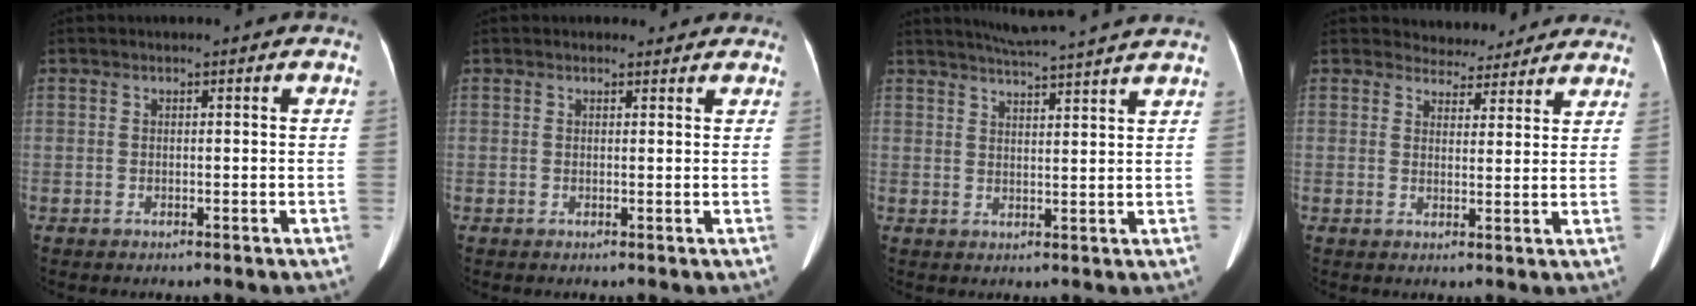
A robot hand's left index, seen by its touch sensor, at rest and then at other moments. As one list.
[{"total": 1.9, "force": [1.7, 0.9, 0.1], "torque": [0.000, 0.000, 0.013]}, {"total": 11.5, "force": [10.5, -1.0, 4.7], "torque": [-0.081, 0.010, 0.135]}, {"total": 7.0, "force": [6.5, 2.5, 0.1], "torque": [0.012, 0.007, 0.069]}]